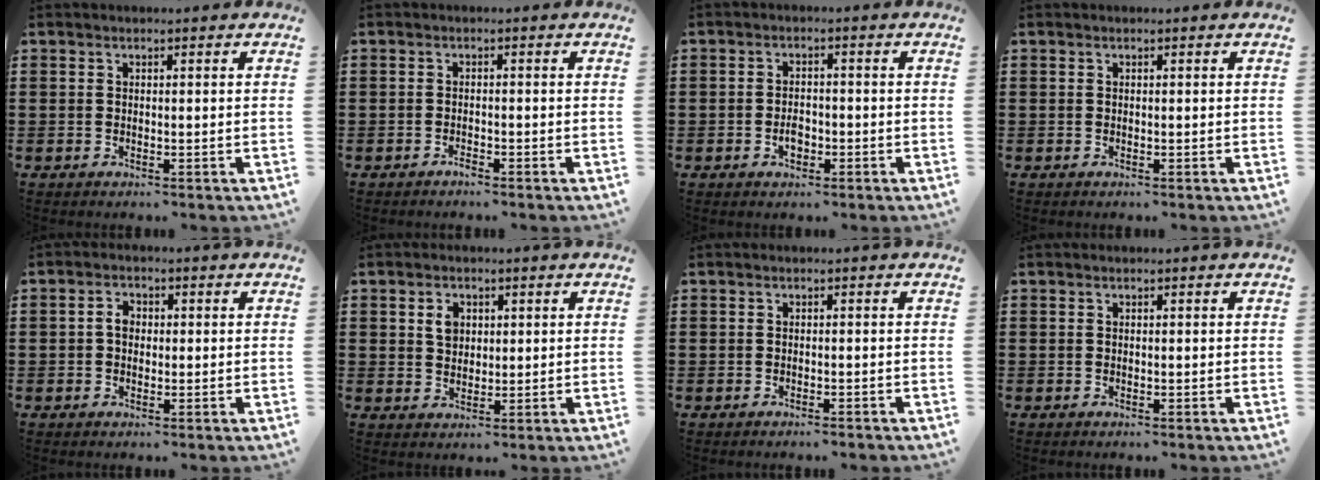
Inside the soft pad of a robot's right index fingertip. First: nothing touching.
{"total": 1.0, "force": [-0.9, 0.1, 0.4], "torque": [-0.010, -0.002, -0.018]}
{"total": 2.5, "force": [-0.9, 1.6, 1.8], "torque": [-0.027, -0.001, -0.019]}
{"total": 0.0}
{"total": 2.4, "force": [-0.1, 1.7, 1.7], "torque": [-0.035, 0.007, -0.003]}
{"total": 3.0, "force": [1.0, 2.2, 1.8], "torque": [-0.043, 0.009, 0.017]}
{"total": 0.7, "force": [-0.6, 0.1, -0.1], "torque": [-0.001, 0.003, -0.015]}
{"total": 0.0}